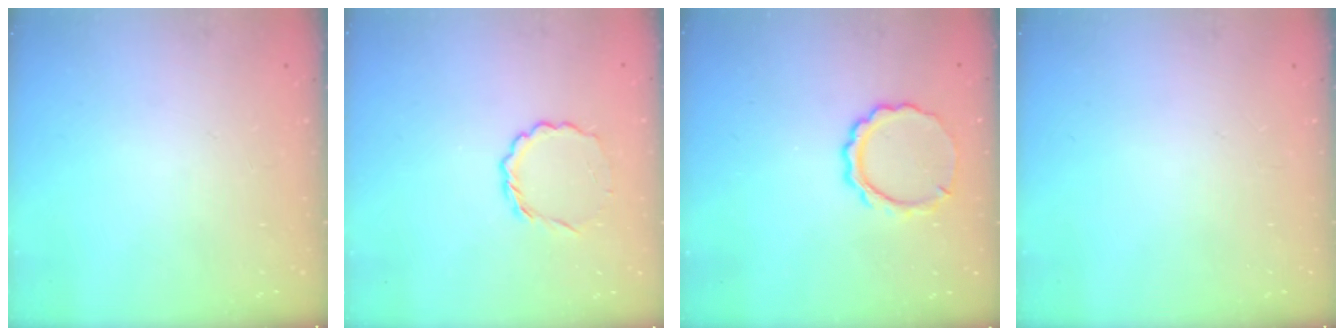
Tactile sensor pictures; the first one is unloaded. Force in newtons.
{"total": 4.2, "press": 4.0, "slide": 1.1}
{"total": 8.1, "press": 8.0, "slide": 0.6}
{"total": 0.0}